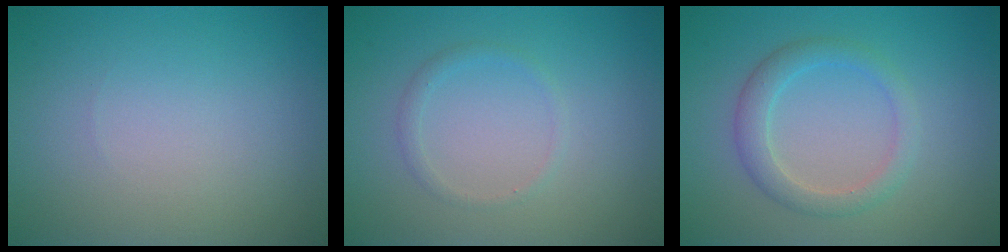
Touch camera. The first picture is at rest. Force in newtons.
{"total": 0.9, "press": 0.9, "slide": 0.1}
{"total": 2.6, "press": 2.6, "slide": 0.1}